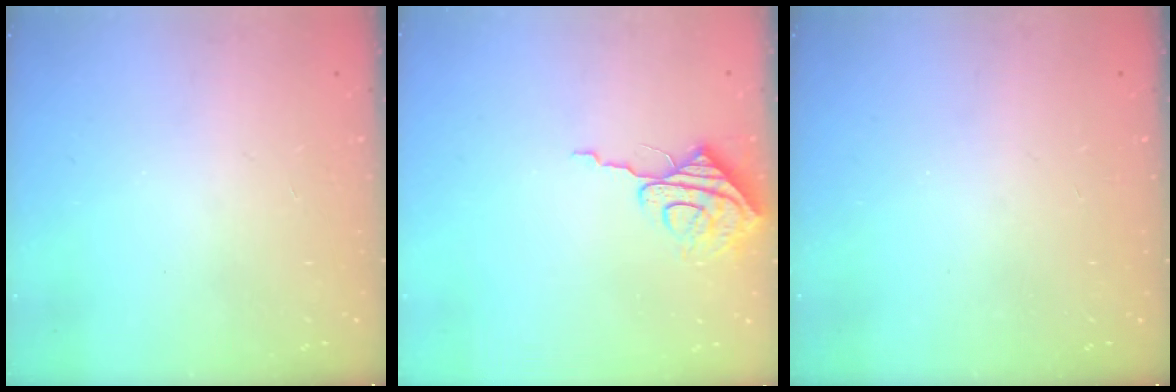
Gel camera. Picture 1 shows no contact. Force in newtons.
{"total": 8.3, "press": 8.3, "slide": 0.5}
{"total": 0.0}